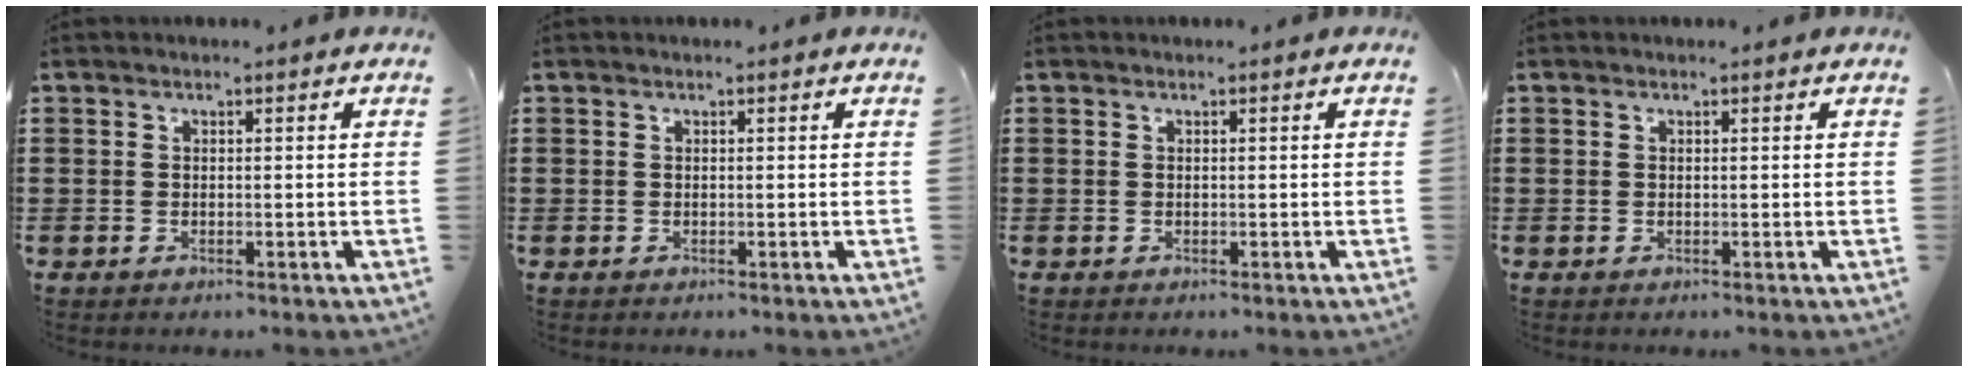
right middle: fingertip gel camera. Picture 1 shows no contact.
{"total": 0.0}
{"total": 0.0}
{"total": 0.0}